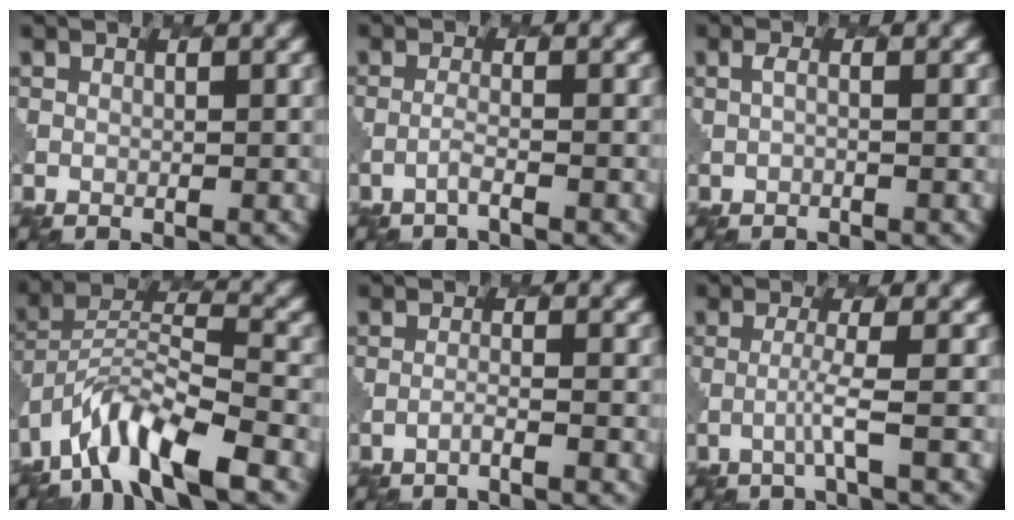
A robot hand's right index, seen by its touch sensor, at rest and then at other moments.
{"total": 1.3, "force": [-0.8, 0.2, 1.0], "torque": [-0.009, 0.004, -0.025]}
{"total": 0.7, "force": [-0.3, 0.2, 0.6], "torque": [-0.012, -0.003, -0.008]}
{"total": 8.6, "force": [-5.8, 2.5, 5.8], "torque": [-0.101, 0.000, -0.116]}
{"total": 1.2, "force": [-0.9, 0.2, 0.8], "torque": [-0.001, 0.003, -0.027]}
{"total": 2.0, "force": [-0.6, 0.1, 1.9], "torque": [-0.030, 0.002, -0.022]}